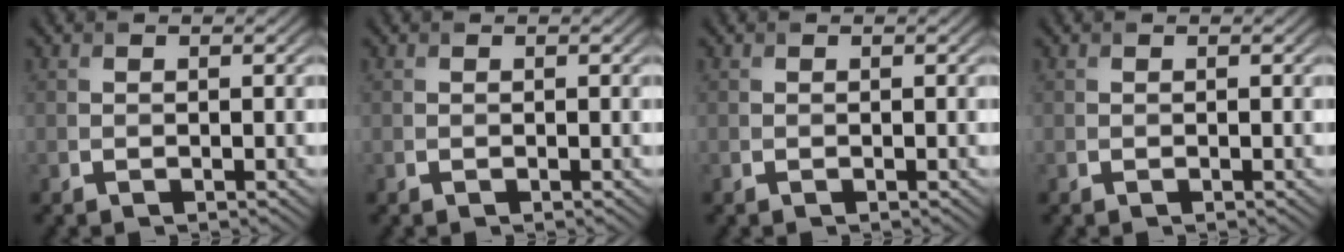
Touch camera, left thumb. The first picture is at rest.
{"total": 0.0}
{"total": 0.0}
{"total": 0.0}